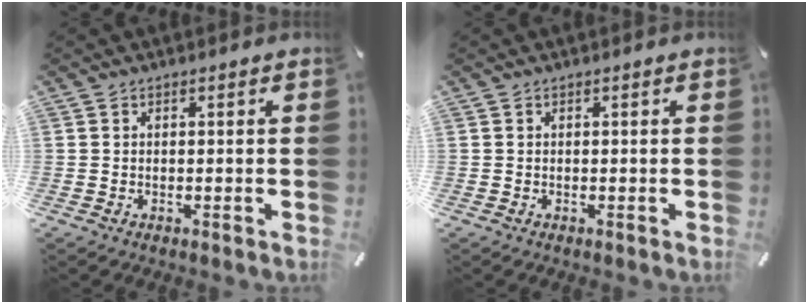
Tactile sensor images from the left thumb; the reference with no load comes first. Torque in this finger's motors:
{"motor_torque": [-0.18, -0.23, -0.11, 0.03, 0.01]}